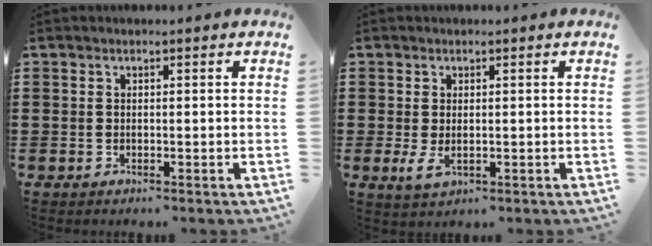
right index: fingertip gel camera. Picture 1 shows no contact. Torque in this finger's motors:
{"motor_torque": [2.14, 0.00, 0.10, 0.03]}